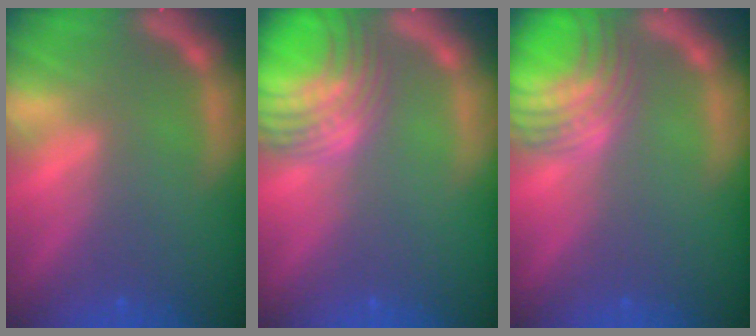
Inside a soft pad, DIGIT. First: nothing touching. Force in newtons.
{"total": 9.5}
{"total": 8.1}